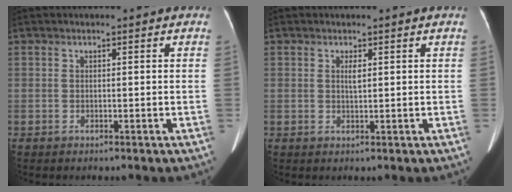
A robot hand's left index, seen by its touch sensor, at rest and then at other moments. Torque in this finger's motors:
{"motor_torque": [0.85, -0.39, 0.40, 0.03]}